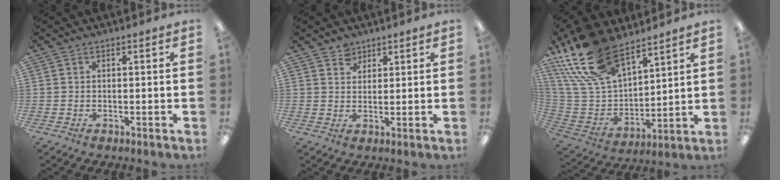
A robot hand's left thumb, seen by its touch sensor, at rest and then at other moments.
{"total": 3.2, "force": [2.5, 2.0, 0.0], "torque": [0.000, -0.007, 0.046]}
{"total": 22.2, "force": [15.3, 11.1, 11.8], "torque": [-0.260, -0.073, 0.282]}